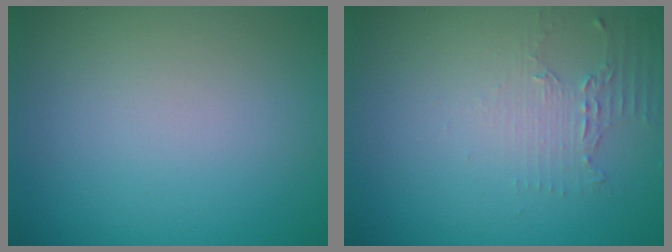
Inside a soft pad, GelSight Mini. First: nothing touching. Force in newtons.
{"total": 2.2, "press": 1.5, "slide": 1.5}